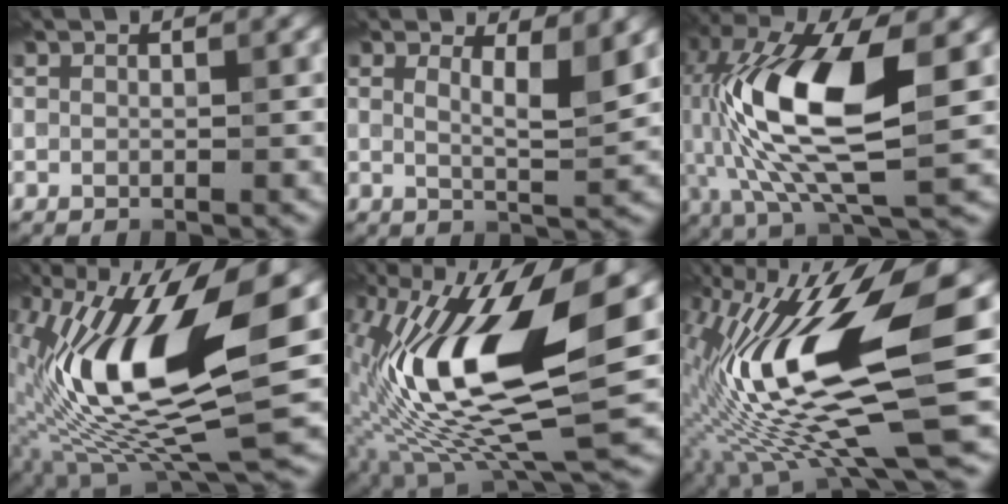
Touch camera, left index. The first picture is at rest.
{"total": 3.4, "force": [1.5, 0.8, 2.9], "torque": [-0.041, -0.009, 0.024]}
{"total": 13.7, "force": [0.9, 5.6, 12.5], "torque": [-0.252, 0.005, 0.007]}
{"total": 14.8, "force": [0.0, 5.7, 13.6], "torque": [-0.254, 0.002, -0.014]}
{"total": 15.5, "force": [-0.2, 6.0, 14.3], "torque": [-0.271, 0.007, -0.019]}
{"total": 14.9, "force": [-1.8, 4.3, 14.1], "torque": [-0.281, 0.014, -0.032]}